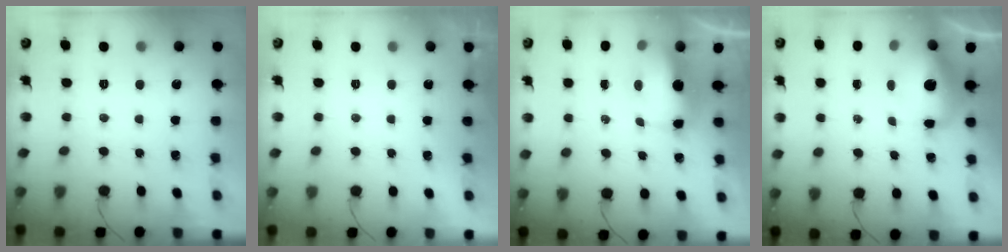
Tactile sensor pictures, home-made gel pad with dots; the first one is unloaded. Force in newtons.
{"total": 1.8, "press": 0.1, "slide": 1.8}
{"total": 8.5, "press": 8.4, "slide": 1.0}
{"total": 11.2, "press": 10.9, "slide": 2.9}